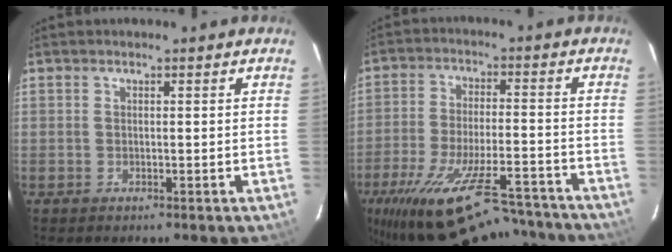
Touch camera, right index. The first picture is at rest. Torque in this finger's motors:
{"motor_torque": [1.96, -0.18, 1.05, 0.21]}